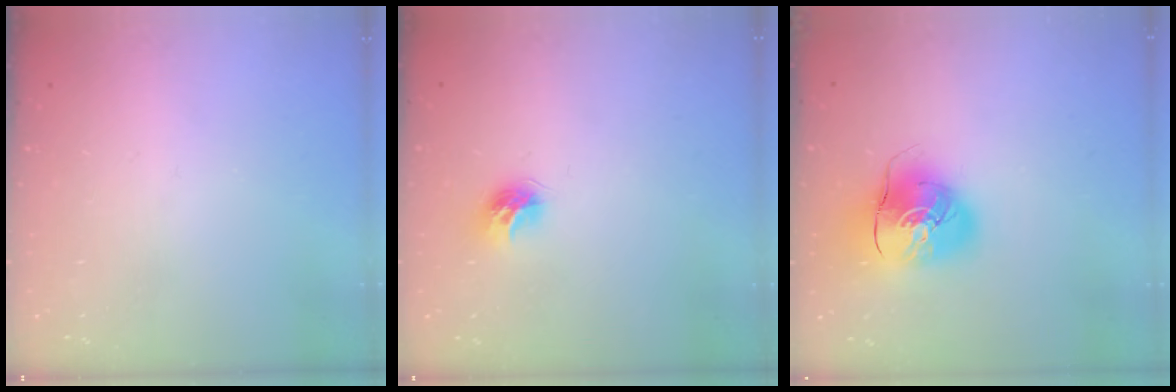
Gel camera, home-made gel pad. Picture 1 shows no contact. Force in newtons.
{"total": 7.8, "press": 7.8, "slide": 0.4}
{"total": 11.4, "press": 11.3, "slide": 1.8}